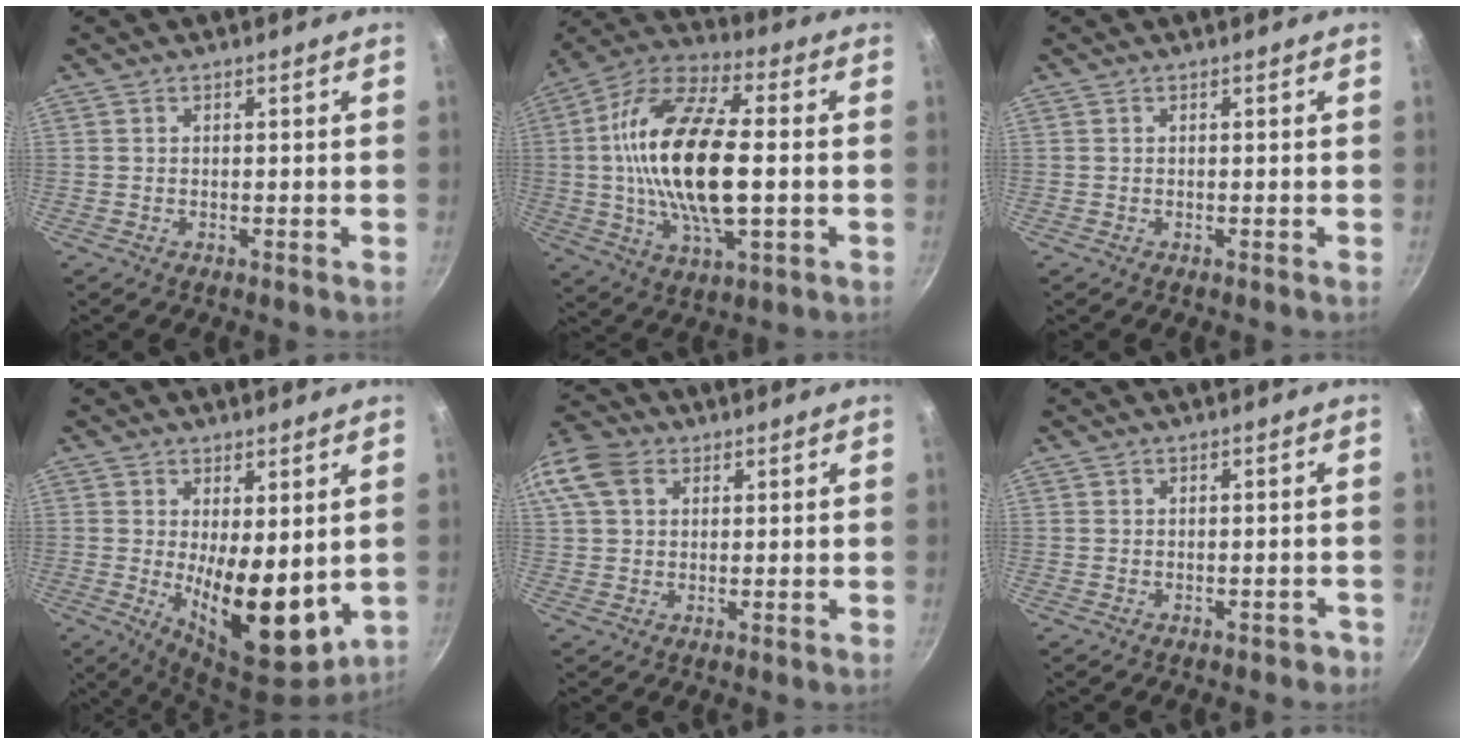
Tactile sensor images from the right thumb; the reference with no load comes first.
{"total": 22.4, "force": [-0.2, 9.8, 20.2], "torque": [-0.382, 0.019, -0.015]}
{"total": 0.0}
{"total": 13.4, "force": [0.3, 5.9, 12.1], "torque": [-0.160, -0.037, 0.020]}
{"total": 13.0, "force": [4.7, 9.7, 7.3], "torque": [-0.162, 0.025, 0.079]}
{"total": 1.6, "force": [-0.9, 1.2, 0.6], "torque": [0.015, 0.026, 0.005]}